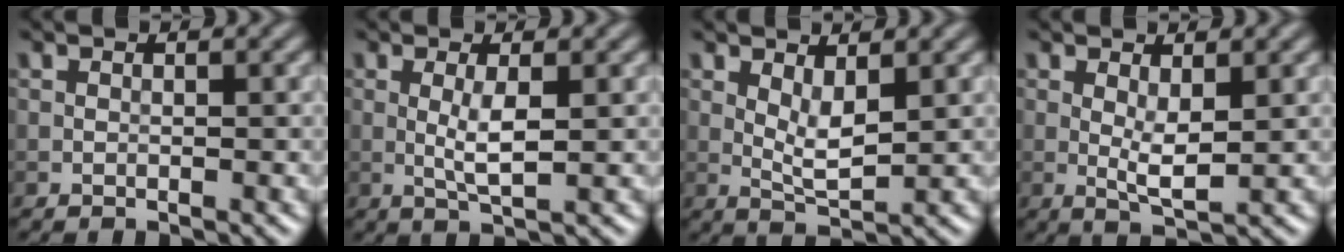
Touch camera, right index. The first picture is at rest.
{"total": 2.6, "force": [0.2, 0.4, 2.5], "torque": [-0.053, -0.001, 0.004]}
{"total": 2.7, "force": [1.0, 0.8, 2.3], "torque": [-0.049, -0.009, 0.022]}
{"total": 2.6, "force": [0.5, 0.7, 2.5], "torque": [-0.050, -0.008, 0.012]}